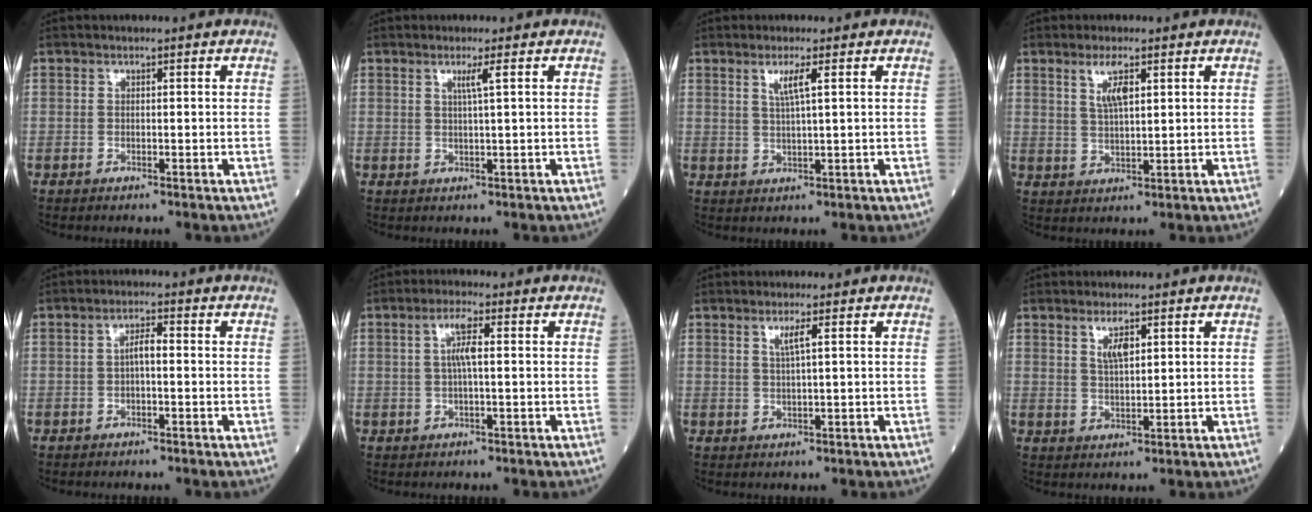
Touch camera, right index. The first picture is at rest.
{"total": 2.0, "force": [0.8, -0.6, 1.7], "torque": [-0.034, -0.004, 0.016]}
{"total": 3.1, "force": [1.4, -0.3, 2.8], "torque": [-0.055, -0.001, 0.026]}
{"total": 4.3, "force": [2.1, 0.7, 3.6], "torque": [-0.074, 0.001, 0.043]}
{"total": 2.8, "force": [-0.2, 0.5, 2.8], "torque": [-0.050, 0.007, -0.004]}
{"total": 3.8, "force": [0.7, 0.2, 3.7], "torque": [-0.073, 0.007, 0.011]}
{"total": 2.2, "force": [0.9, -0.3, 2.0], "torque": [-0.040, -0.001, 0.019]}
{"total": 3.3, "force": [1.8, 0.7, 2.7], "torque": [-0.056, 0.000, 0.037]}